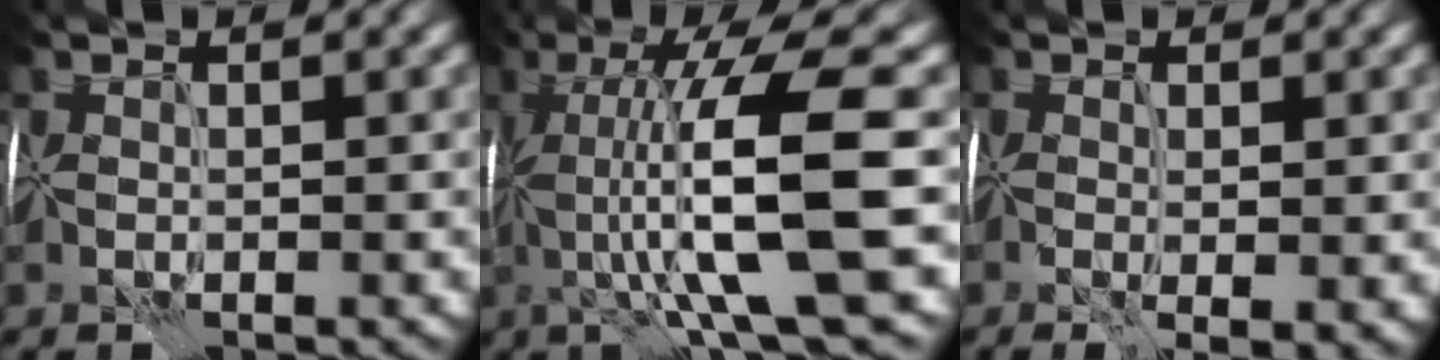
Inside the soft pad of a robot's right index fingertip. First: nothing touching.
{"total": 10.8, "force": [-1.4, 1.9, 10.6], "torque": [-0.175, 0.003, -0.024]}
{"total": 3.5, "force": [-0.7, 1.0, 3.3], "torque": [-0.057, -0.012, -0.012]}